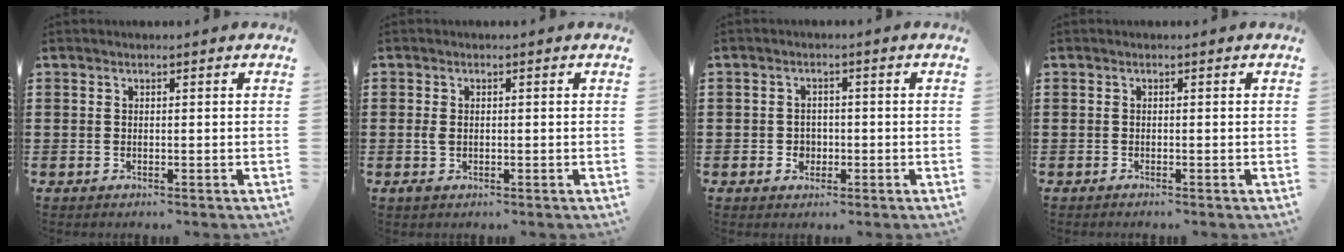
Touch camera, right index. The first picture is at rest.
{"total": 1.3, "force": [-0.2, 0.8, 1.0], "torque": [-0.023, 0.001, -0.003]}
{"total": 2.1, "force": [-0.7, 1.8, 0.8], "torque": [-0.023, 0.000, -0.016]}
{"total": 0.5, "force": [-0.5, -0.1, 0.1], "torque": [-0.002, -0.004, -0.010]}